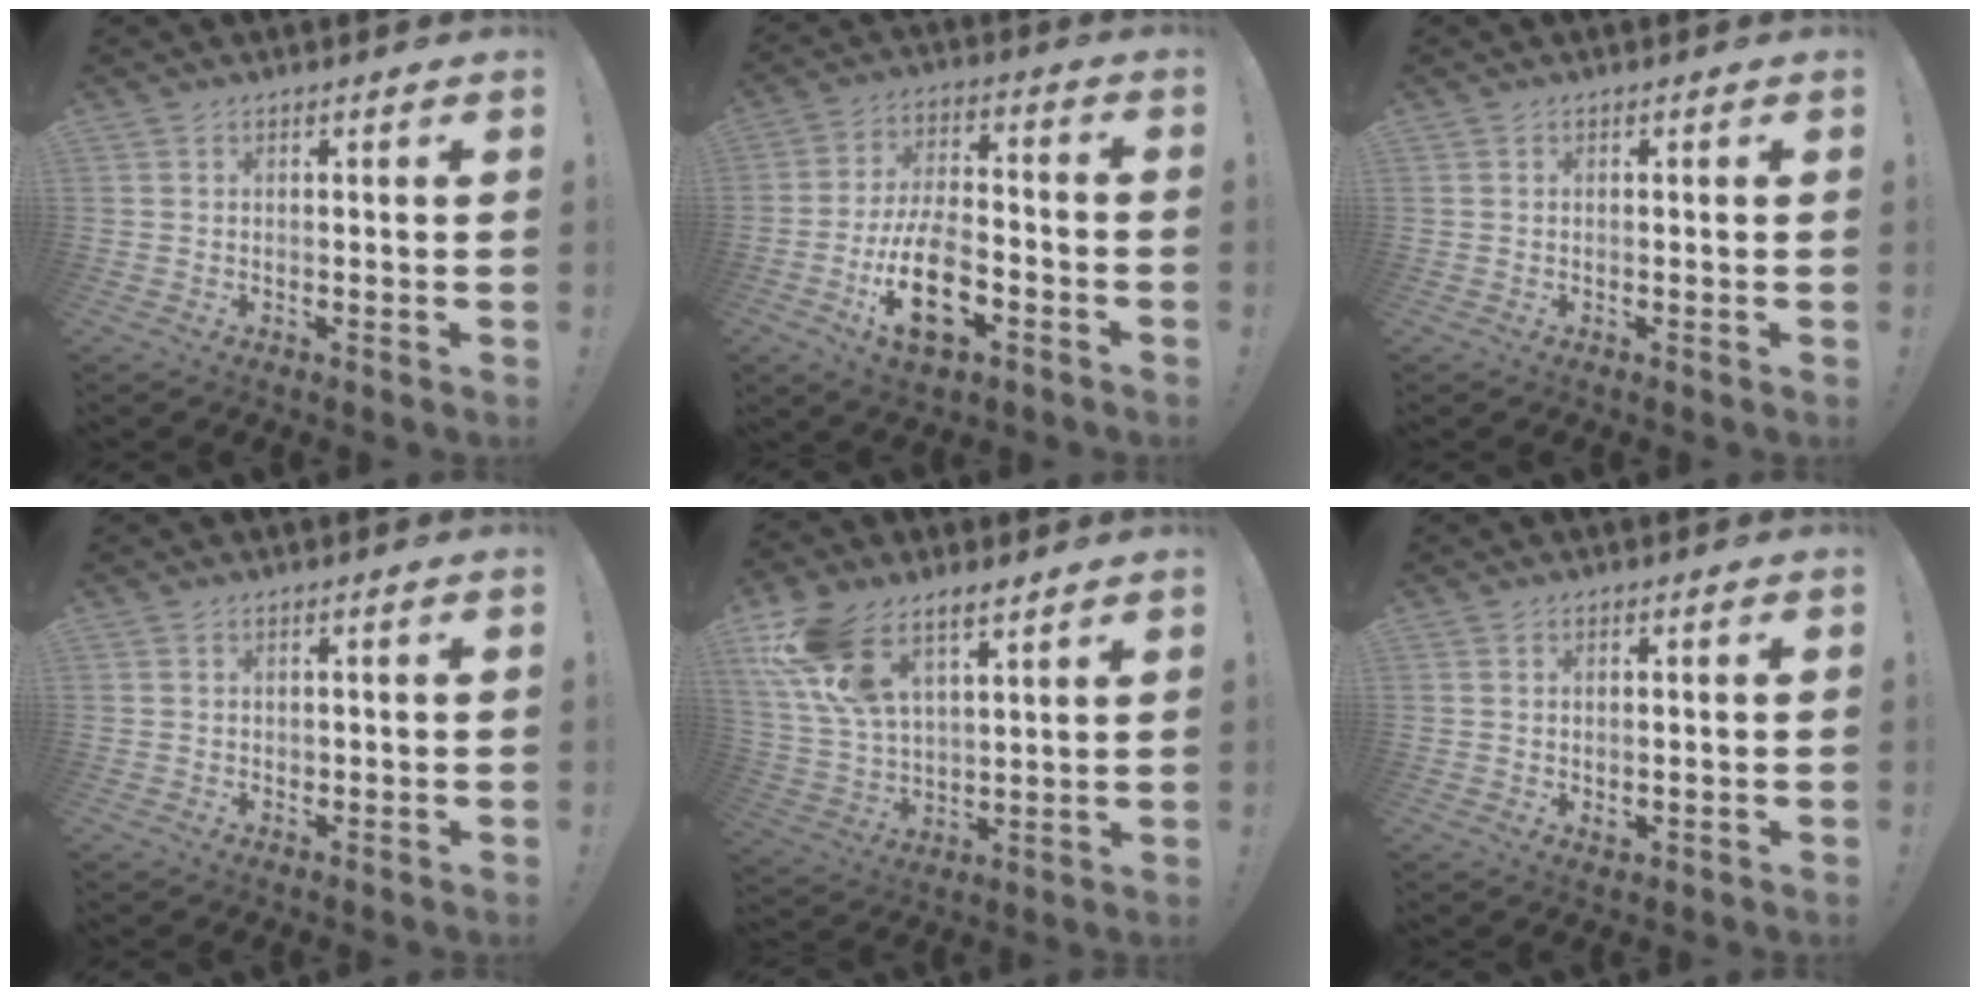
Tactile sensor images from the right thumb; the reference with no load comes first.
{"total": 17.0, "force": [-6.9, 8.9, 12.7], "torque": [-0.227, 0.035, -0.115]}
{"total": 0.0}
{"total": 0.7, "force": [0.3, 0.7, 0.0], "torque": [-0.001, 0.003, 0.005]}
{"total": 15.4, "force": [9.8, 7.9, 8.8], "torque": [-0.186, -0.048, 0.184]}
{"total": 1.2, "force": [0.4, 0.5, 1.1], "torque": [-0.011, -0.003, 0.006]}